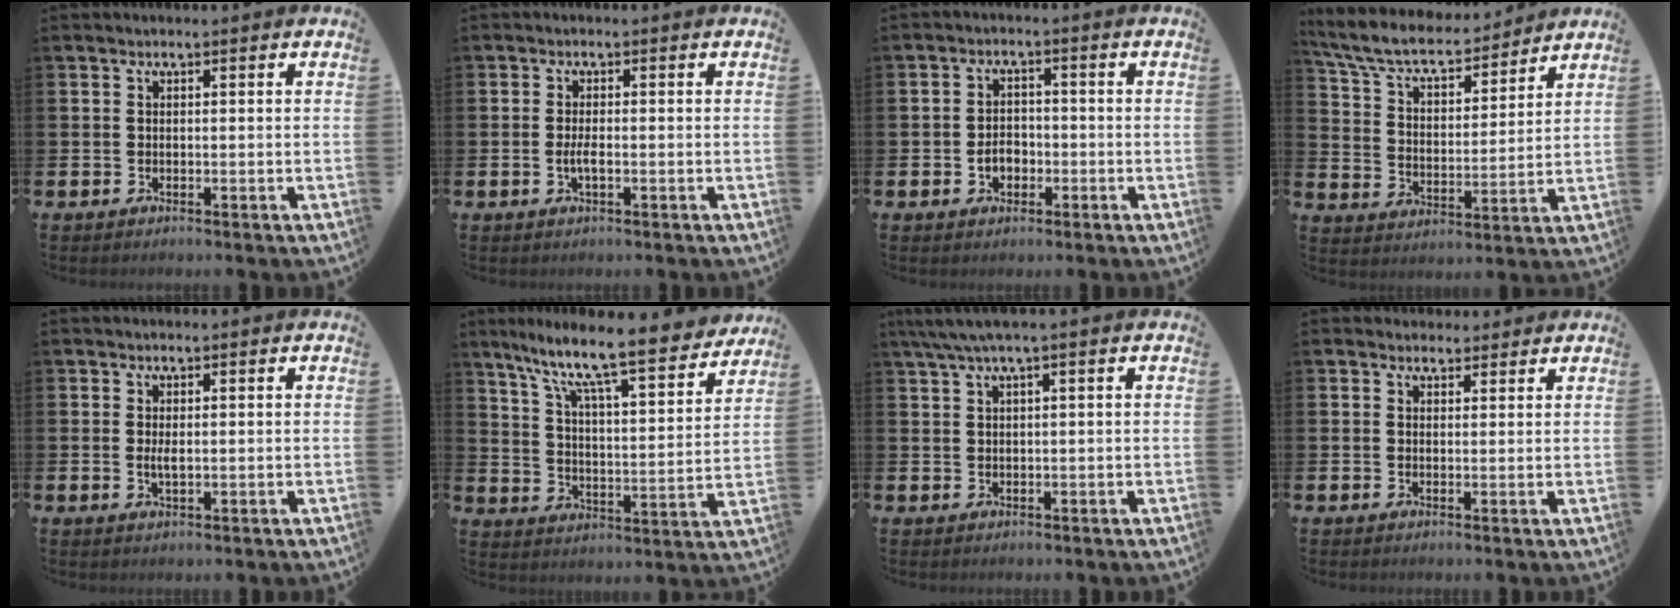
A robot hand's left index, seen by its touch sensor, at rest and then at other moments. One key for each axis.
{"total": 2.1, "fx": -0.6, "fy": 1.6, "fz": 1.2, "tx": -0.011, "ty": -0.001, "tz": -0.017}
{"total": 2.8, "fx": -1.0, "fy": 2.2, "fz": 1.6, "tx": -0.018, "ty": -0.002, "tz": -0.025}
{"total": 7.7, "fx": 6.9, "fy": 2.2, "fz": 2.6, "tx": -0.084, "ty": -0.047, "tz": 0.119}
{"total": 1.5, "fx": 0.1, "fy": 0.5, "fz": 1.4, "tx": -0.023, "ty": -0.002, "tz": 0.000}
{"total": 10.2, "fx": 8.9, "fy": 0.9, "fz": 4.9, "tx": -0.118, "ty": -0.070, "tz": 0.143}
{"total": 2.7, "fx": 1.6, "fy": -0.1, "fz": 2.1, "tx": -0.046, "ty": 0.003, "tz": 0.029}
{"total": 2.2, "fx": 2.0, "fy": 0.9, "fz": -0.1, "tx": 0.019, "ty": -0.011, "tz": 0.033}